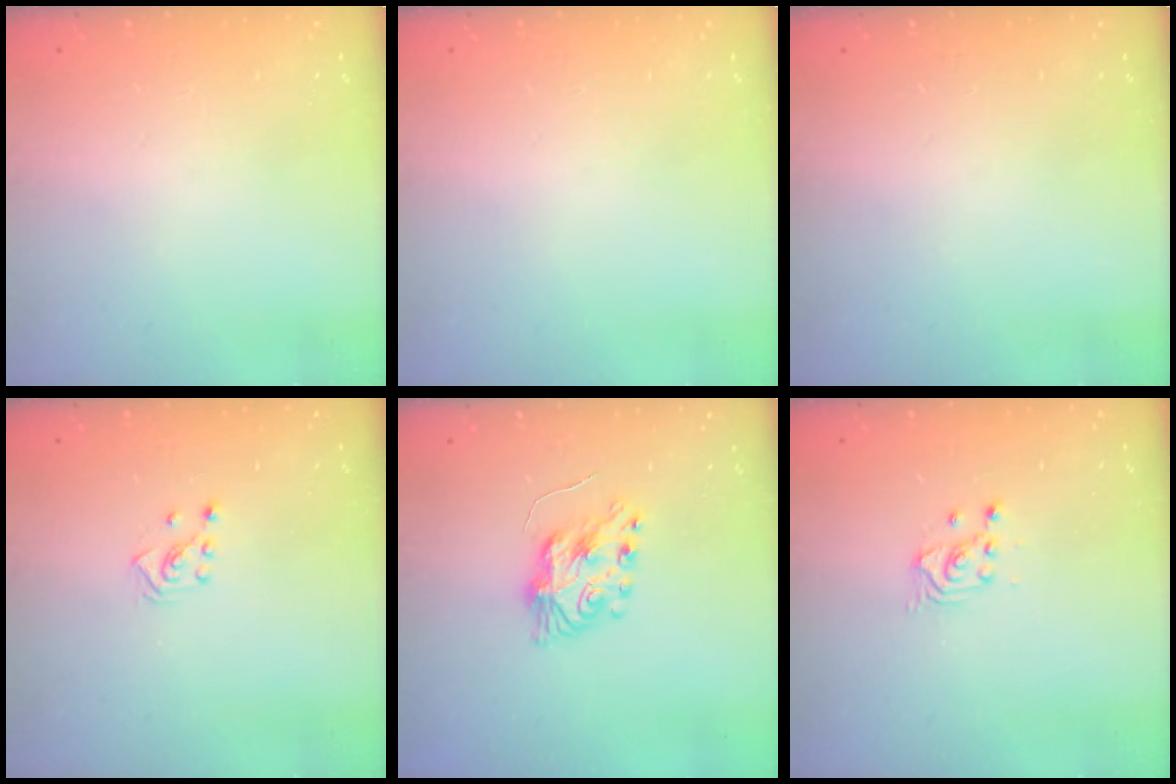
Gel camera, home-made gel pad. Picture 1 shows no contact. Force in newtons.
{"total": 0.0}
{"total": 0.0}
{"total": 2.3, "press": 2.2, "slide": 0.7}
{"total": 8.7, "press": 8.6, "slide": 0.6}
{"total": 2.7, "press": 2.7, "slide": 0.3}